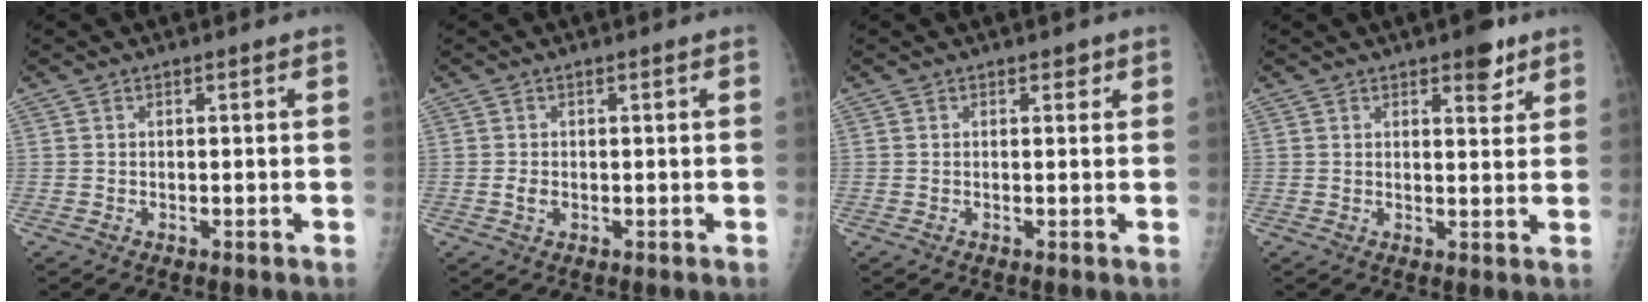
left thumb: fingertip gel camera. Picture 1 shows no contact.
{"total": 1.6, "force": [0.1, 1.0, 1.2], "torque": [-0.019, -0.002, 0.004]}
{"total": 1.1, "force": [0.8, 0.6, 0.5], "torque": [0.003, -0.003, 0.007]}
{"total": 5.0, "force": [3.2, 2.0, 3.2], "torque": [-0.026, -0.017, 0.040]}